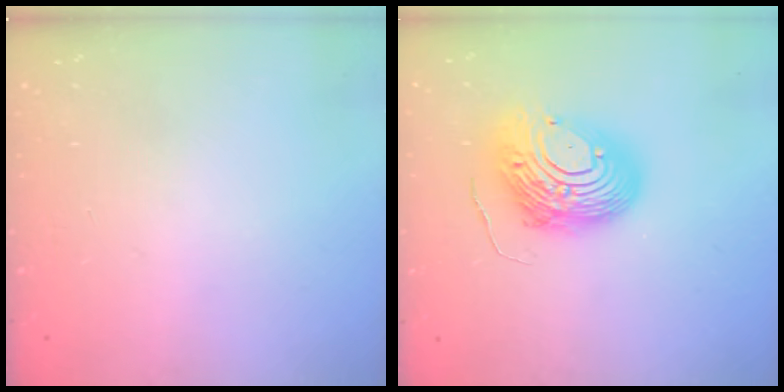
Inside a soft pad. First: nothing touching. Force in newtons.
{"total": 14.4, "press": 14.4, "slide": 1.2}